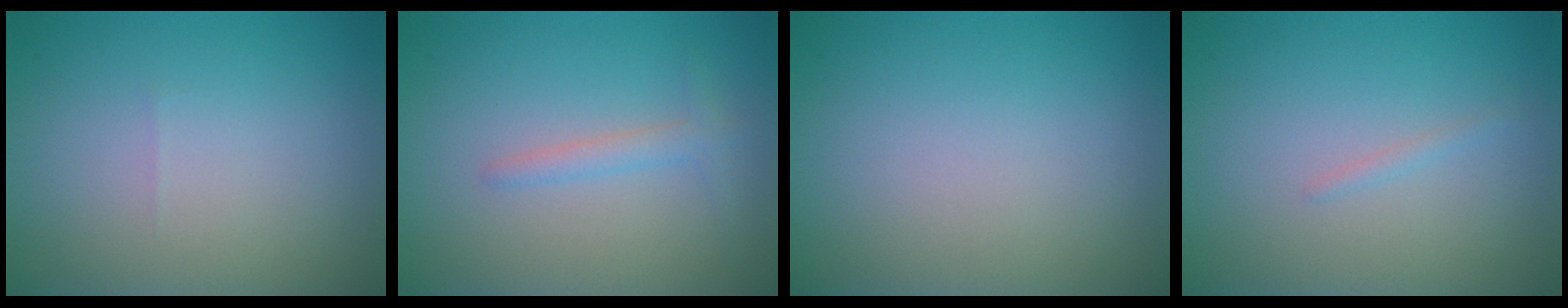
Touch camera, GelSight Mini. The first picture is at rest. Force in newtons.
{"total": 1.5, "press": 1.5, "slide": 0.1}
{"total": 0.0}
{"total": 0.6, "press": 0.6, "slide": 0.1}